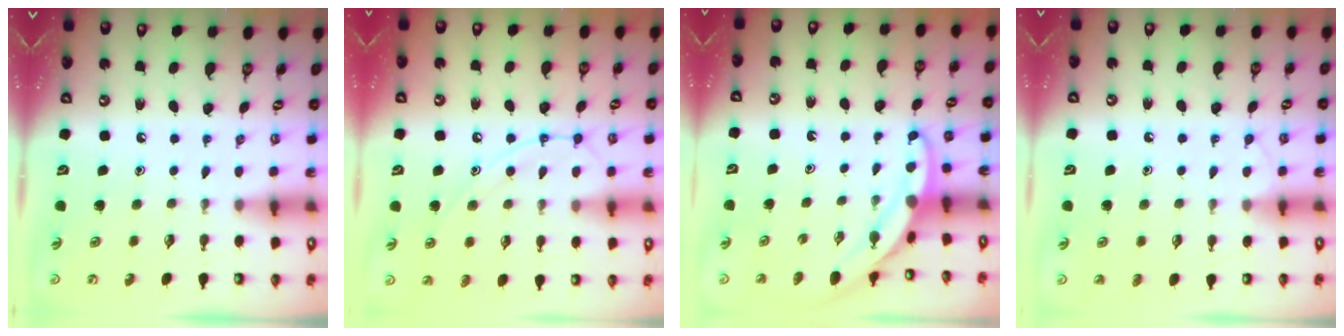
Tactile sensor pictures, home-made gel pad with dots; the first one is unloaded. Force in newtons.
{"total": 11.5, "press": 11.4, "slide": 1.1}
{"total": 5.1, "press": 5.0, "slide": 0.4}
{"total": 5.5, "press": 5.5, "slide": 0.6}